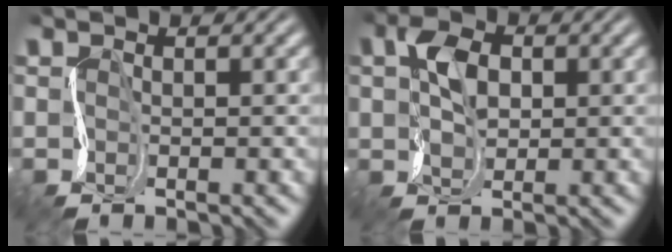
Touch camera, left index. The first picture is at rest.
{"total": 3.1, "force": [1.0, 2.1, 2.1], "torque": [-0.048, 0.010, 0.012]}